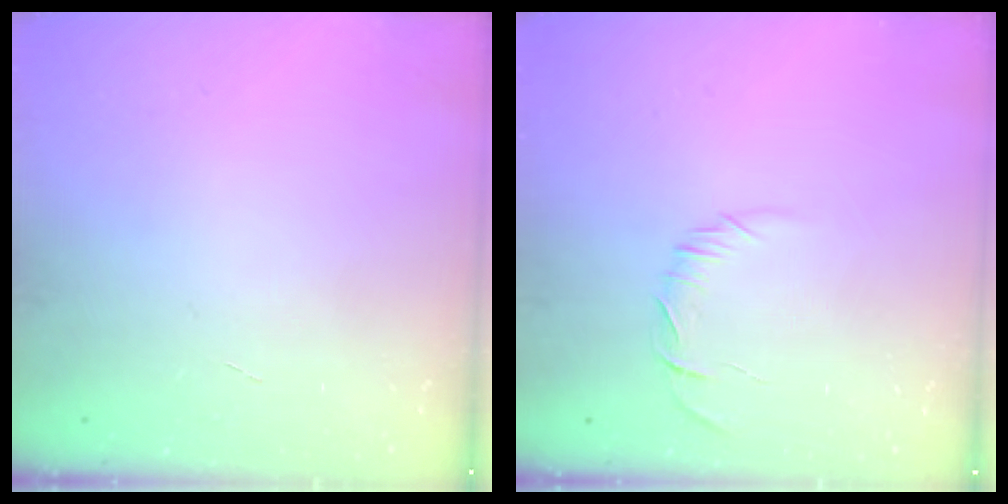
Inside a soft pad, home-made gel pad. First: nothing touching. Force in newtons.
{"total": 6.0, "press": 5.7, "slide": 1.8}